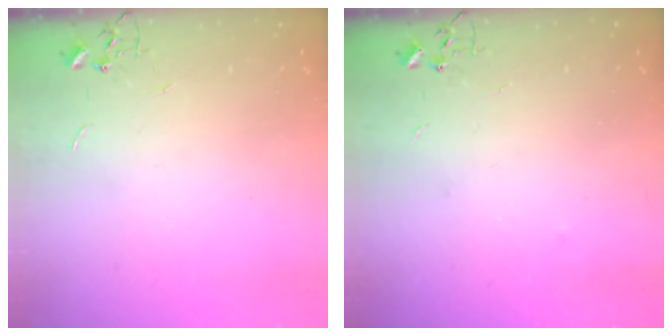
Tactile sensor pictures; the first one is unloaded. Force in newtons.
{"total": 2.5, "press": 2.1, "slide": 1.4}